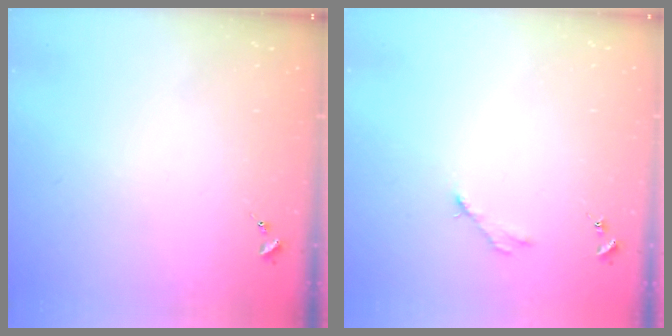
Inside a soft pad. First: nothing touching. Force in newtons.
{"total": 2.8, "press": 2.8, "slide": 0.4}